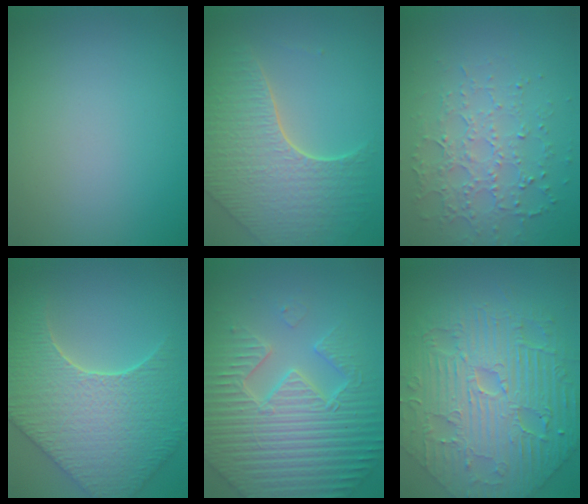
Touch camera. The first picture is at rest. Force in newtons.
{"total": 7.7, "press": 5.5, "slide": 5.4}
{"total": 3.5, "press": 3.2, "slide": 1.4}
{"total": 8.1, "press": 6.9, "slide": 4.2}
{"total": 7.1, "press": 6.9, "slide": 1.8}
{"total": 9.4, "press": 7.1, "slide": 6.3}